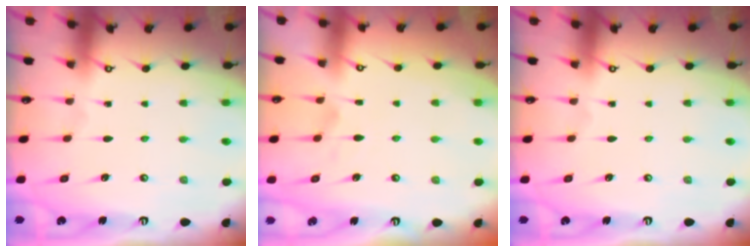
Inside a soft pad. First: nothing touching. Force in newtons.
{"total": 1.3, "press": 0.6, "slide": 1.2}
{"total": 0.0}